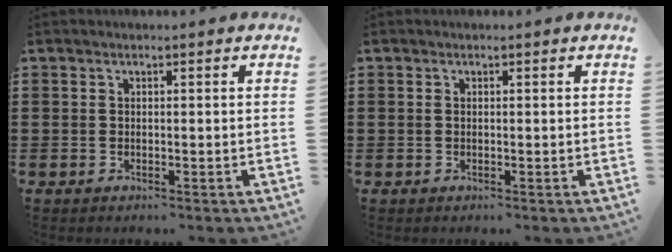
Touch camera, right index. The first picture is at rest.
{"total": 0.0}